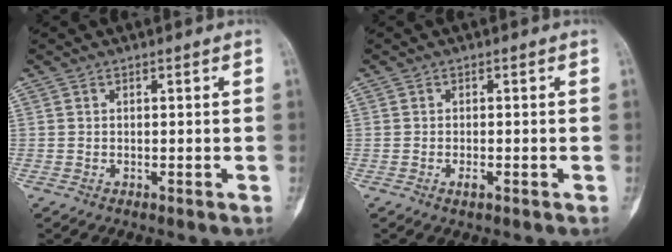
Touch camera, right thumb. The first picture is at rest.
{"total": 1.4, "force": [-0.6, 0.6, 1.1], "torque": [-0.017, 0.003, -0.010]}